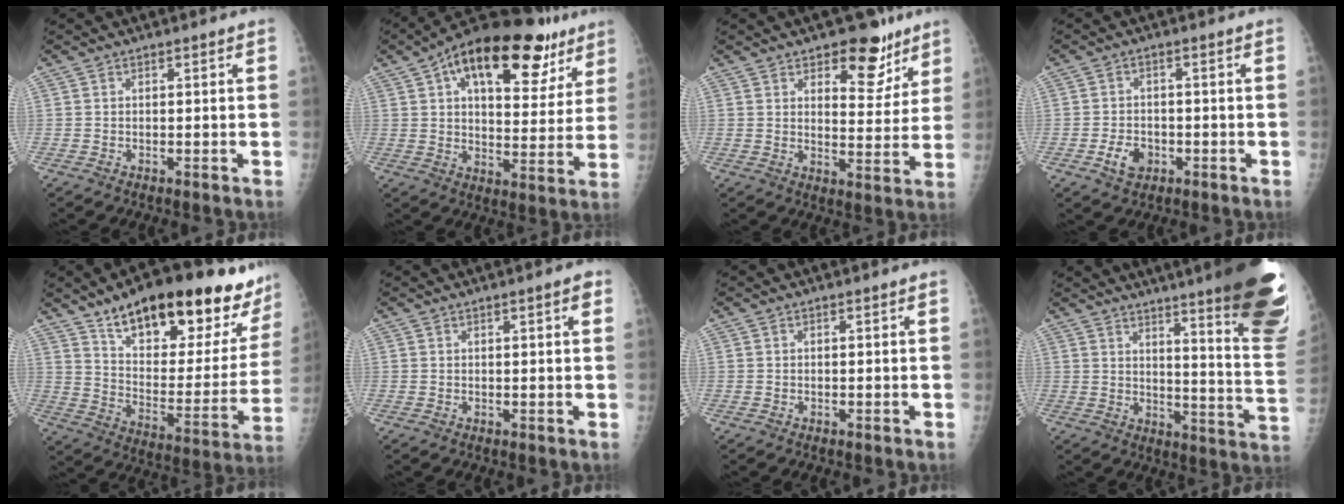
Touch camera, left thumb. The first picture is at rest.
{"total": 24.9, "force": [13.1, 11.9, 17.5], "torque": [-0.227, -0.002, 0.192]}
{"total": 10.8, "force": [7.0, 5.5, 6.1], "torque": [-0.039, -0.040, 0.099]}
{"total": 4.4, "force": [-1.8, 3.2, 2.5], "torque": [-0.035, 0.009, -0.027]}
{"total": 29.3, "force": [20.2, 9.6, 18.8], "torque": [-0.238, -0.069, 0.297]}
{"total": 1.9, "force": [0.9, 0.3, 1.6], "torque": [-0.021, -0.001, 0.011]}
{"total": 0.0}
{"total": 26.3, "force": [18.0, 2.9, 19.0], "torque": [-0.191, -0.117, 0.226]}